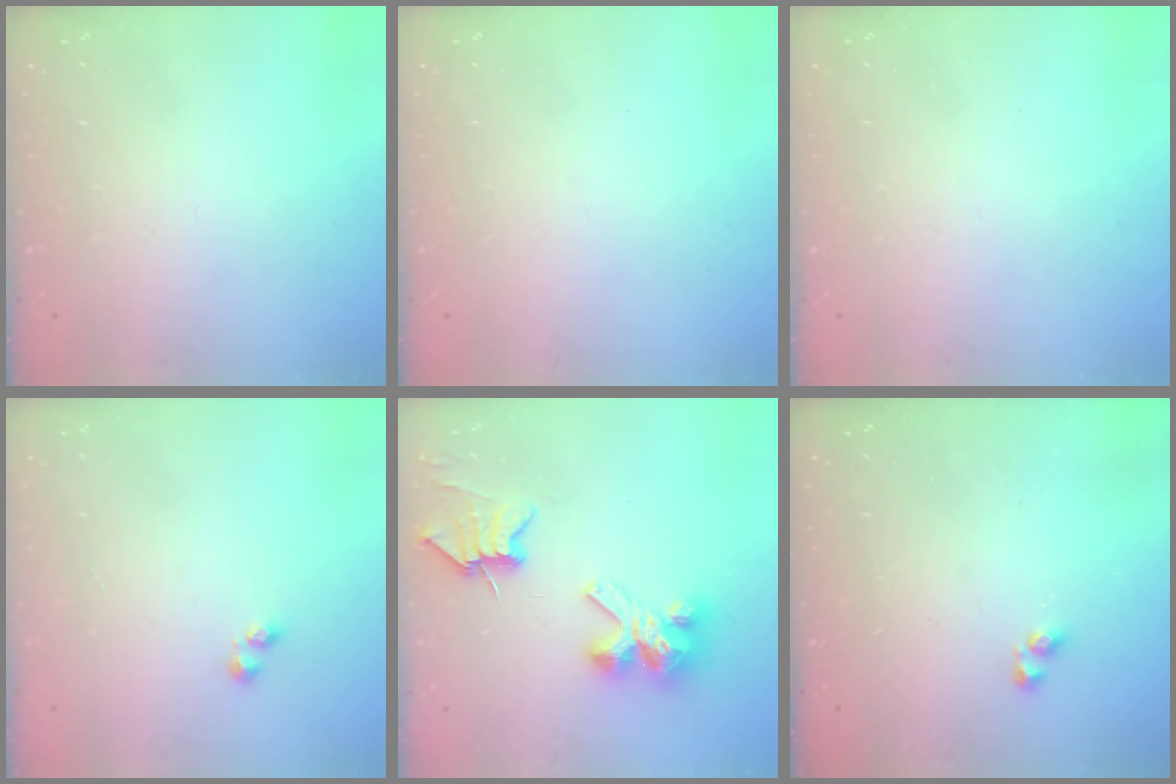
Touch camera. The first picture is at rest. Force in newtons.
{"total": 0.0}
{"total": 0.0}
{"total": 1.6, "press": 1.5, "slide": 0.4}
{"total": 9.8, "press": 9.8, "slide": 1.0}
{"total": 2.9, "press": 2.9, "slide": 0.6}